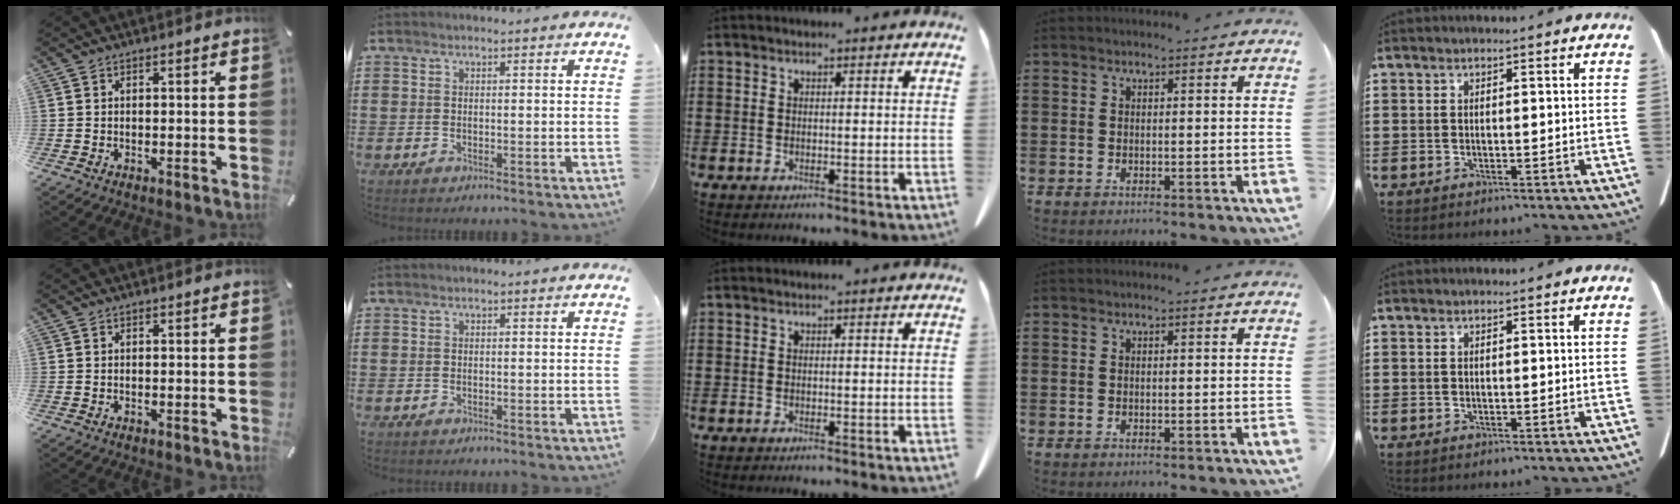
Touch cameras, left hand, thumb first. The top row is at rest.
{}